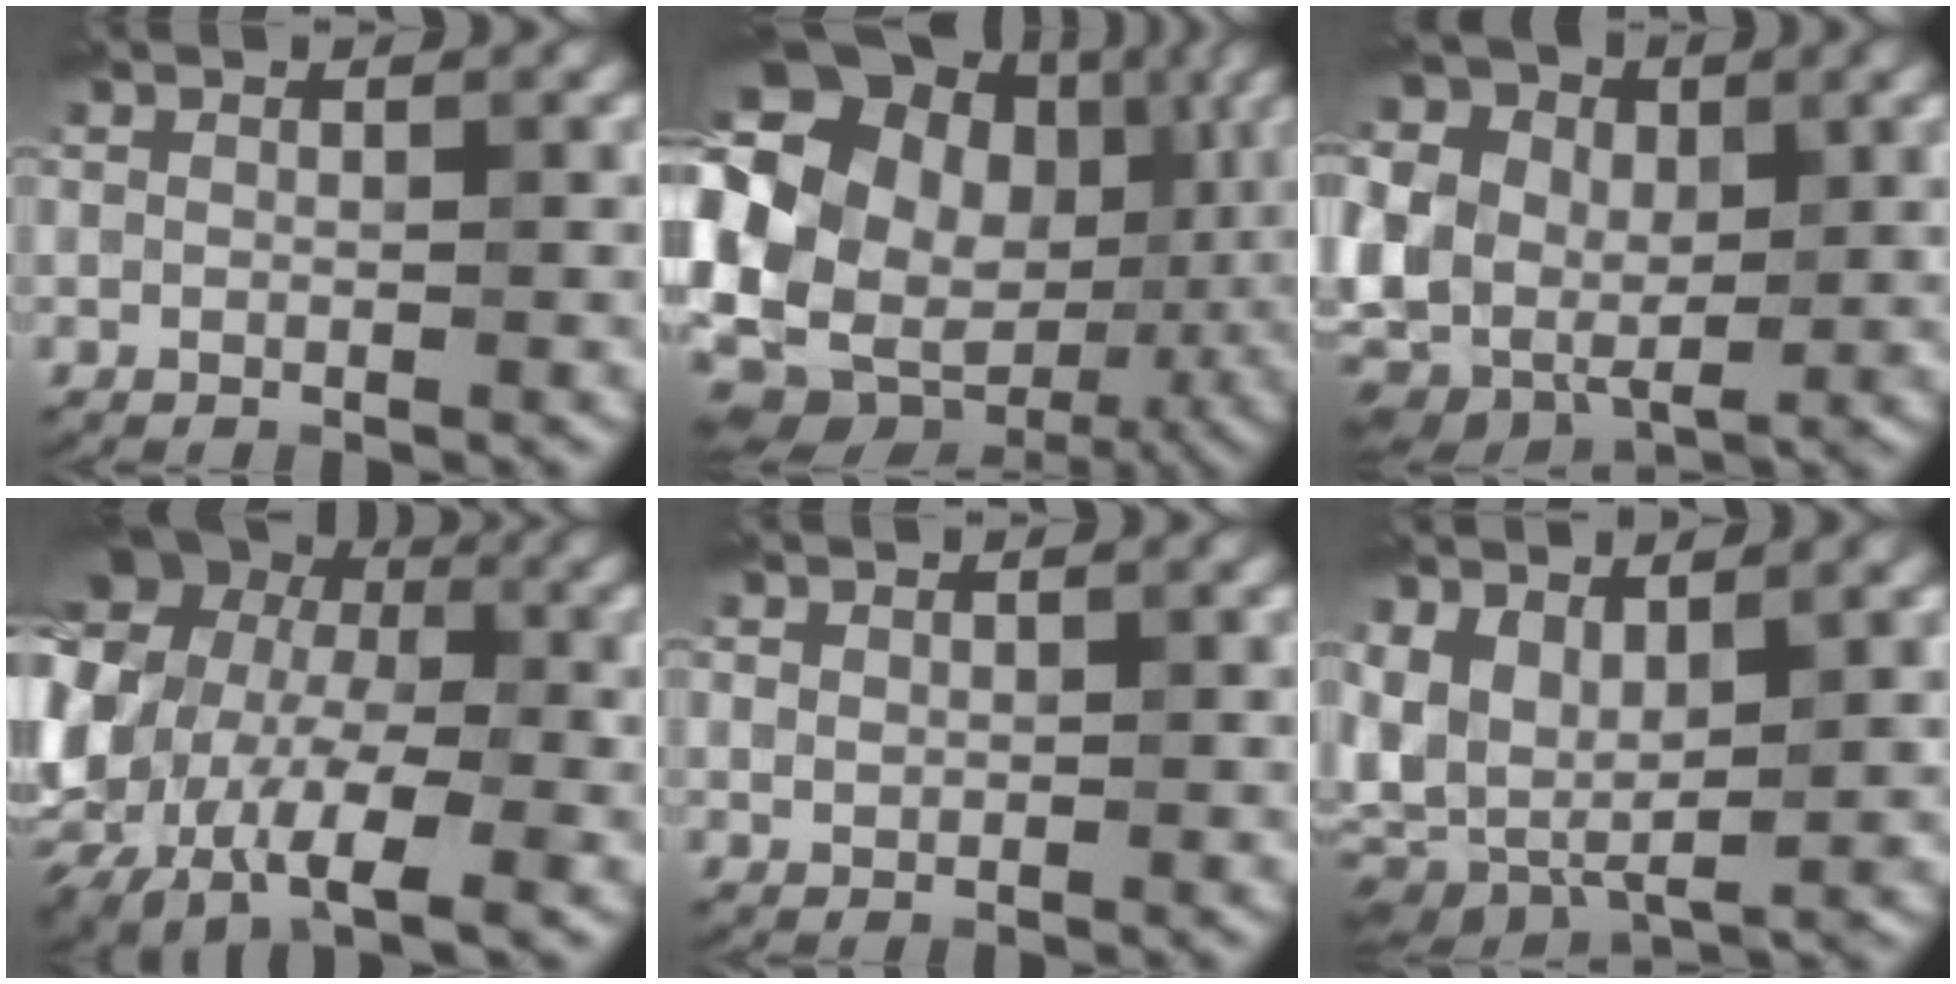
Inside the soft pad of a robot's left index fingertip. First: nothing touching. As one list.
[{"total": 21.5, "force": [1.1, 17.7, 12.1], "torque": [-0.220, 0.010, -0.004]}, {"total": 13.6, "force": [3.3, 10.0, 8.7], "torque": [-0.206, 0.031, 0.054]}, {"total": 17.5, "force": [0.9, 13.3, 11.4], "torque": [-0.239, -0.011, 0.030]}, {"total": 0.9, "force": [0.4, 0.7, 0.4], "torque": [-0.009, 0.009, 0.006]}, {"total": 6.2, "force": [1.1, 3.5, 5.0], "torque": [-0.117, 0.002, 0.024]}]